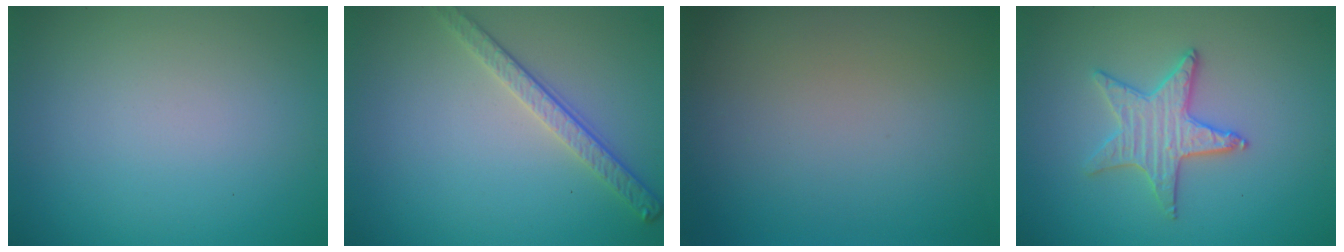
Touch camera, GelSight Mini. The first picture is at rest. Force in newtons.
{"total": 2.8, "press": 2.5, "slide": 1.2}
{"total": 0.0}
{"total": 3.2, "press": 3.2, "slide": 0.2}